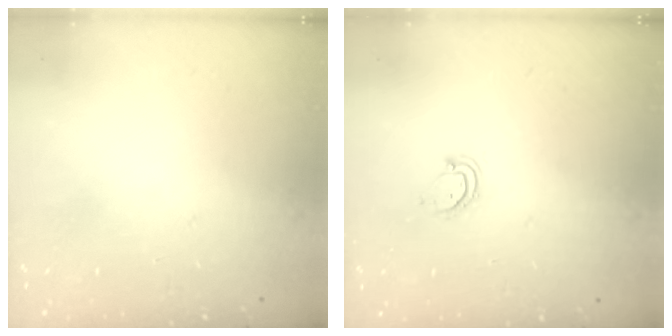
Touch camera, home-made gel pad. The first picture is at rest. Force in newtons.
{"total": 3.0, "press": 3.0, "slide": 0.2}